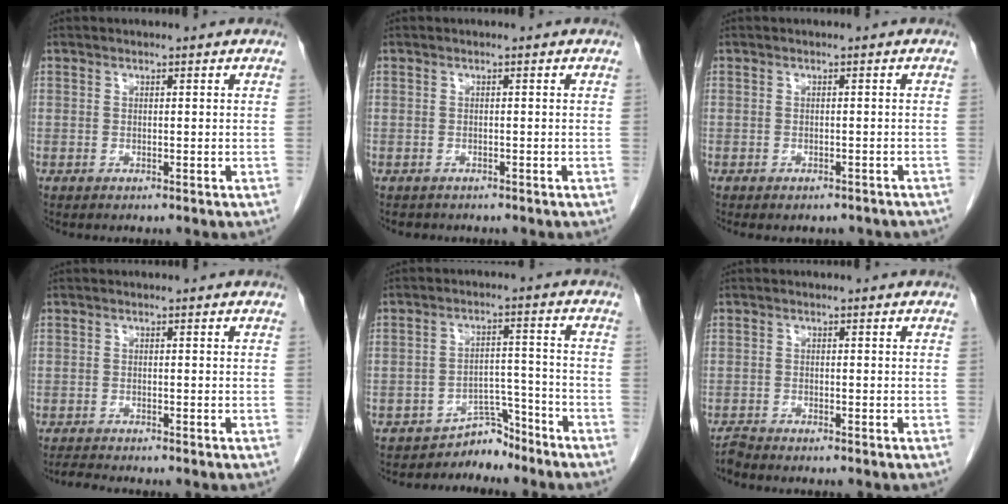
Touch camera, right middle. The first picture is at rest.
{"total": 1.7, "force": [-1.4, 0.8, 0.2], "torque": [-0.009, -0.001, -0.019]}
{"total": 5.8, "force": [-5.0, 2.3, 1.9], "torque": [-0.018, 0.002, -0.050]}
{"total": 1.7, "force": [-1.6, -0.3, 0.3], "torque": [-0.011, -0.009, -0.031]}
{"total": 4.7, "force": [-4.4, 1.6, -0.3], "torque": [0.011, 0.026, -0.066]}
{"total": 1.3, "force": [-1.3, -0.2, 0.0], "torque": [-0.004, -0.006, -0.024]}